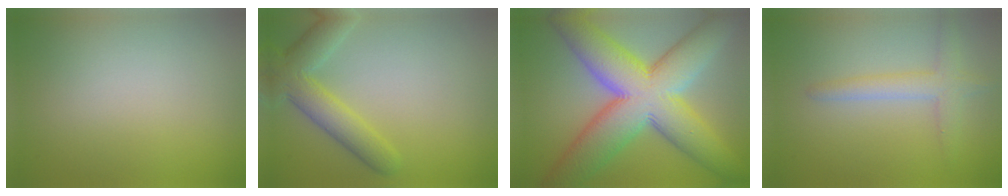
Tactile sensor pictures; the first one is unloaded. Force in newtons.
{"total": 5.1, "press": 5.1, "slide": 0.2}
{"total": 13.6, "press": 13.6, "slide": 0.4}
{"total": 2.6, "press": 2.6, "slide": 0.2}